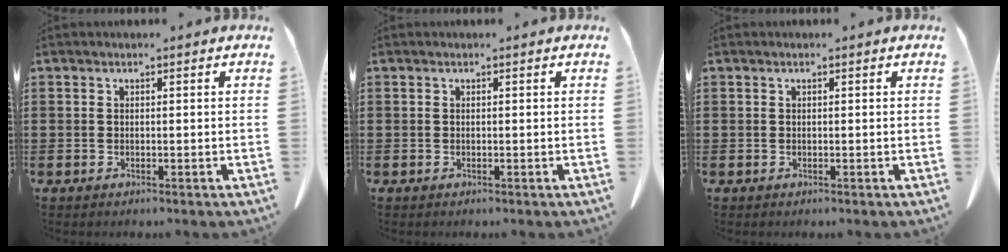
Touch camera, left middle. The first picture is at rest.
{"total": 0.0}
{"total": 0.0}